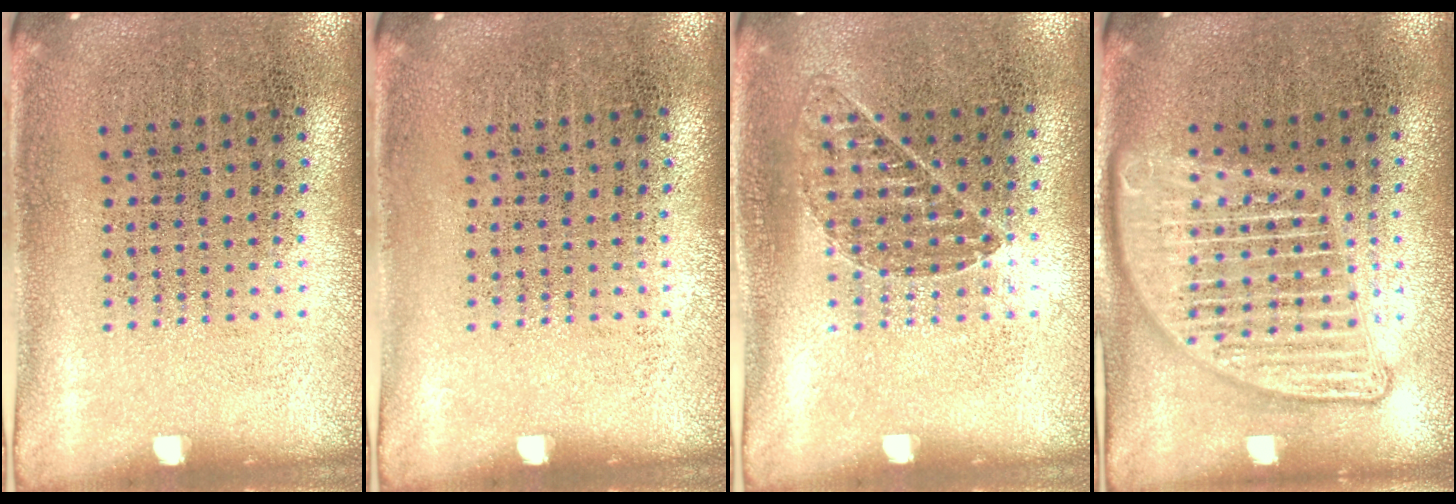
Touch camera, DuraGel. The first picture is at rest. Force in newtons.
{"total": 0.0}
{"total": 0.8, "press": 0.8, "slide": 0.2}
{"total": 2.1, "press": 2.1, "slide": 0.2}